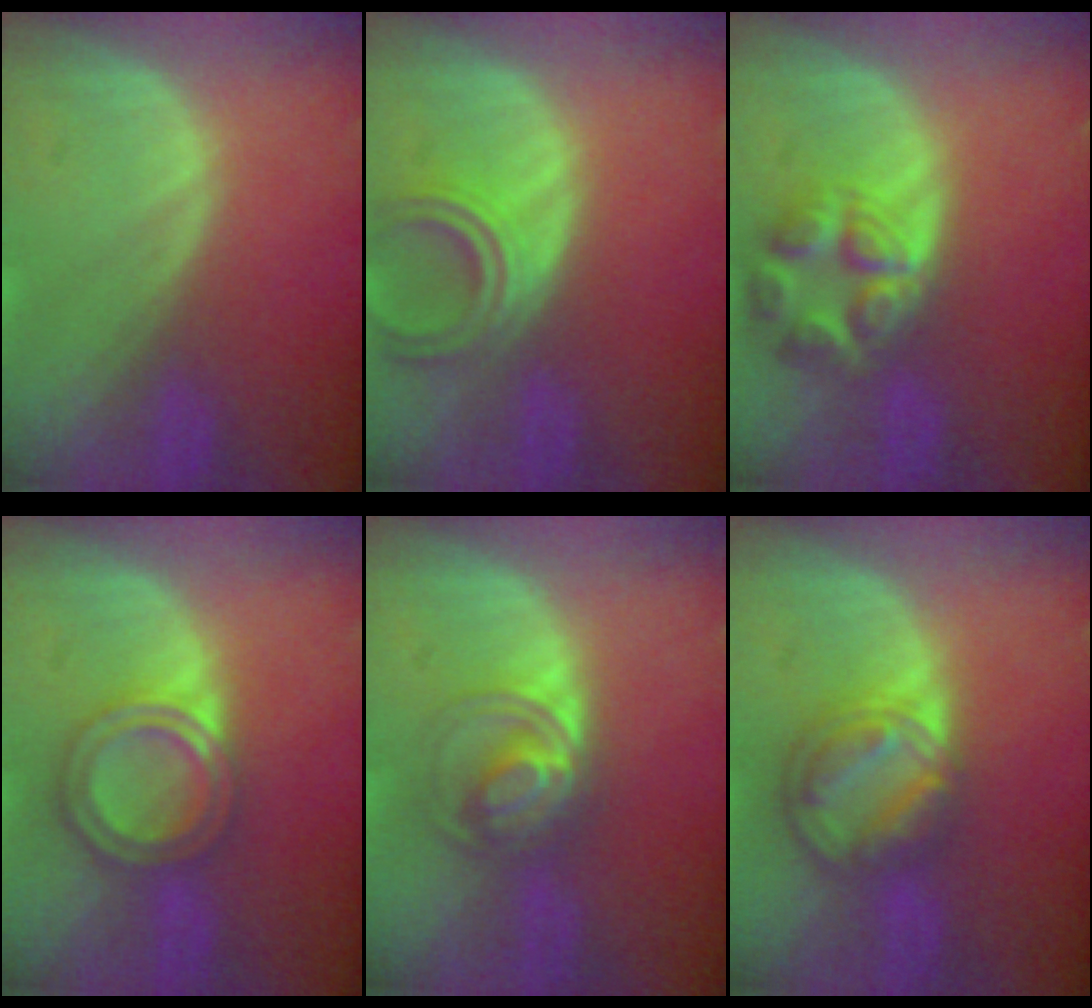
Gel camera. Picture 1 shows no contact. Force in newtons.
{"total": 5.6, "press": 5.1, "slide": 2.2}
{"total": 7.6, "press": 6.8, "slide": 3.5}
{"total": 6.2, "press": 5.4, "slide": 2.9}
{"total": 6.2, "press": 5.6, "slide": 2.6}
{"total": 8.2, "press": 7.0, "slide": 4.1}